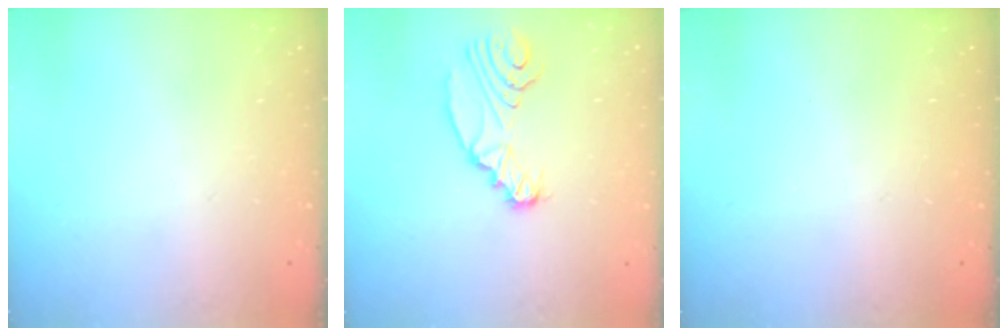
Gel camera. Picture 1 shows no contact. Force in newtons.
{"total": 10.3, "press": 10.1, "slide": 2.1}
{"total": 0.0}